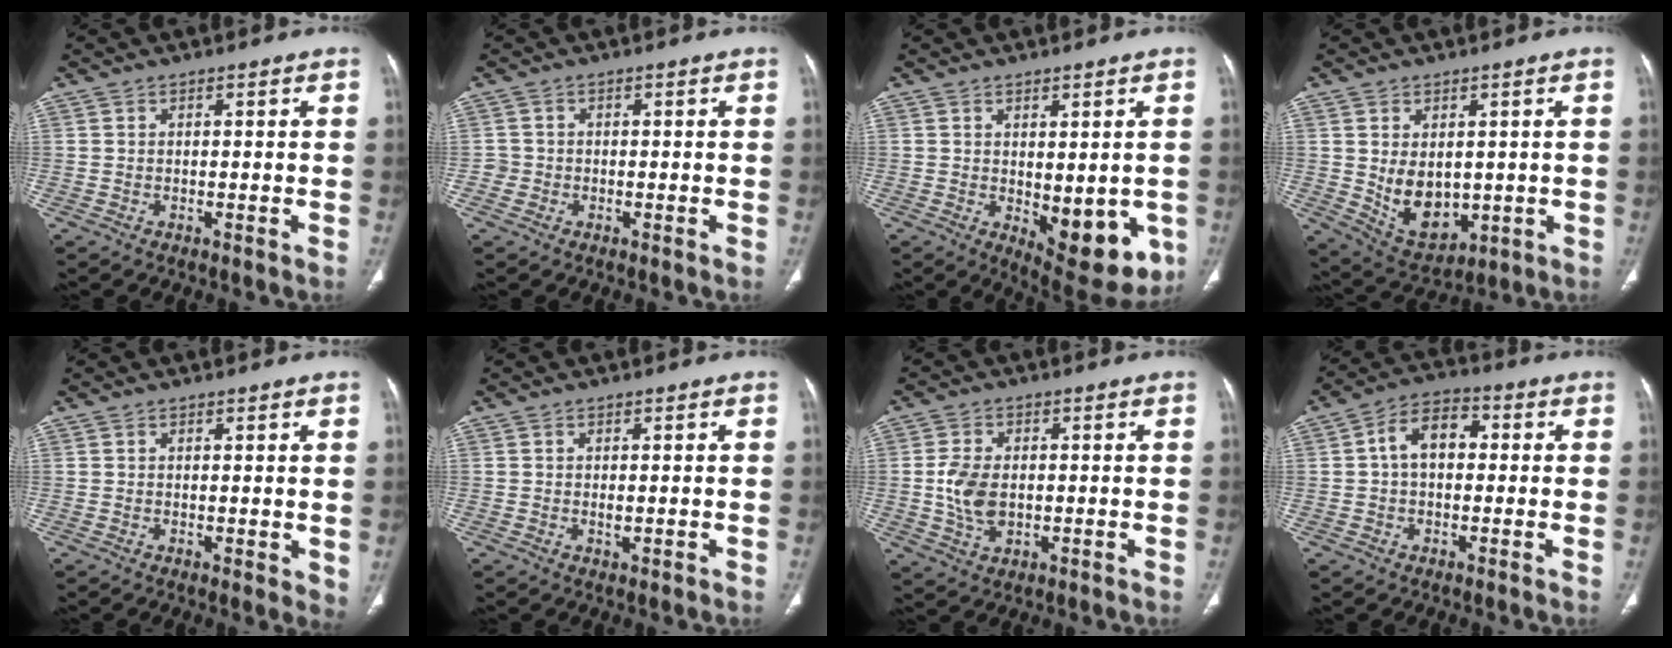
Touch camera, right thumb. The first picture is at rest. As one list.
[{"total": 1.7, "force": [-0.5, 1.6, 0.0], "torque": [0.013, 0.008, -0.014]}, {"total": 12.7, "force": [-2.6, 5.9, 11.0], "torque": [-0.107, -0.020, -0.014]}, {"total": 9.8, "force": [0.0, 6.7, 7.2], "torque": [-0.090, -0.014, 0.028]}, {"total": 2.7, "force": [0.4, 1.1, 2.4], "torque": [-0.032, -0.012, 0.006]}, {"total": 1.2, "force": [-0.1, 0.6, 1.0], "torque": [-0.018, -0.003, 0.000]}, {"total": 7.2, "force": [-0.2, 4.8, 5.3], "torque": [-0.101, -0.001, 0.000]}, {"total": 8.2, "force": [0.7, 5.5, 6.1], "torque": [-0.090, 0.027, 0.002]}]